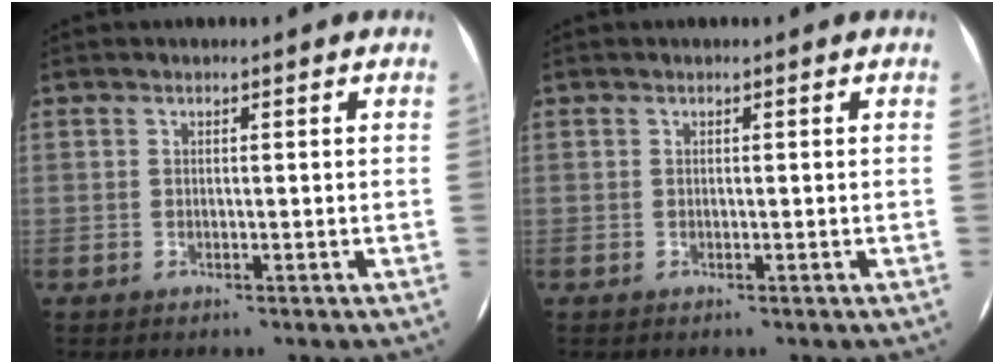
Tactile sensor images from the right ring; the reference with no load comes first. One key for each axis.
{"total": 0.0}